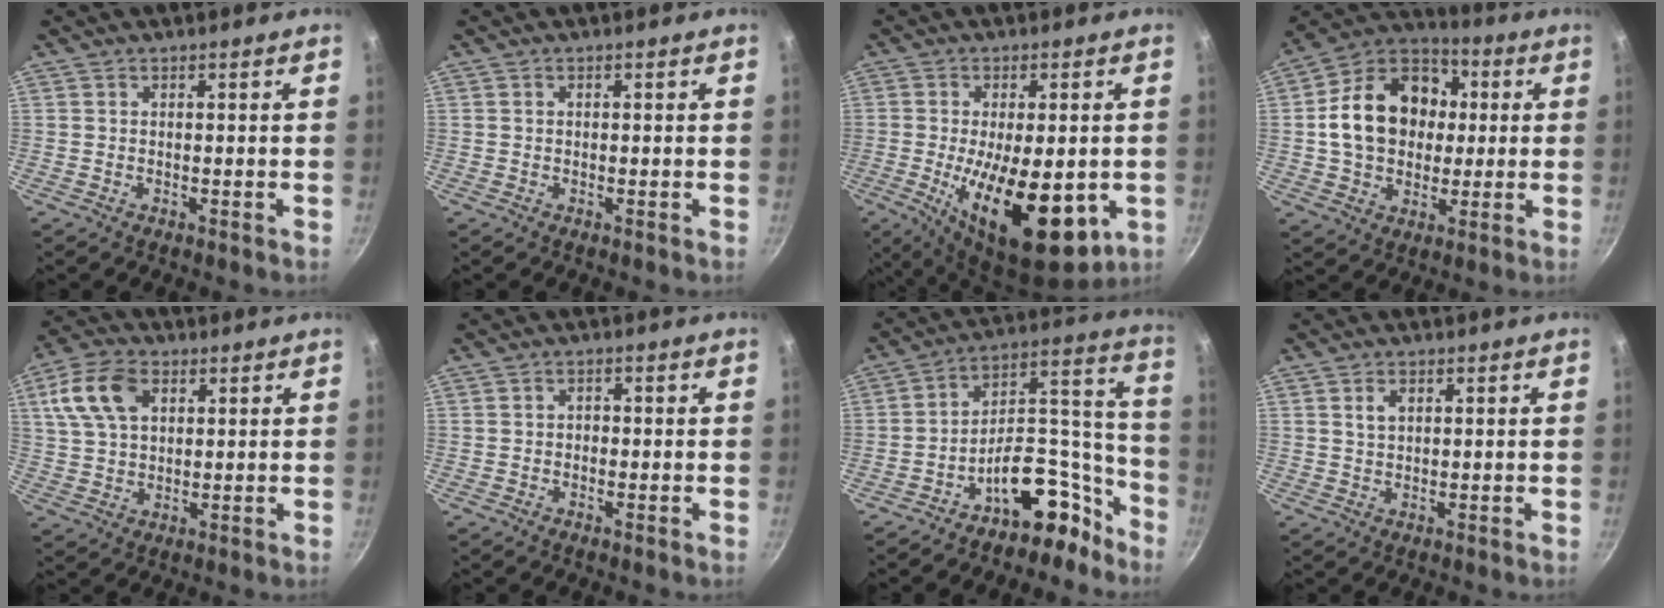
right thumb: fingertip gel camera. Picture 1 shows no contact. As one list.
[{"total": 0.0}, {"total": 19.0, "force": [-4.2, 8.2, 16.6], "torque": [-0.252, -0.011, -0.054]}, {"total": 18.7, "force": [1.7, 14.5, 11.6], "torque": [-0.169, 0.031, 0.020]}, {"total": 11.3, "force": [4.0, 7.3, 7.7], "torque": [-0.139, 0.008, 0.069]}, {"total": 1.5, "force": [-0.5, 1.2, 0.7], "torque": [-0.010, 0.006, -0.010]}, {"total": 15.2, "force": [-10.6, 7.9, 7.4], "torque": [-0.032, 0.147, -0.166]}, {"total": 2.7, "force": [1.0, 1.7, 1.8], "torque": [-0.024, 0.001, 0.019]}]